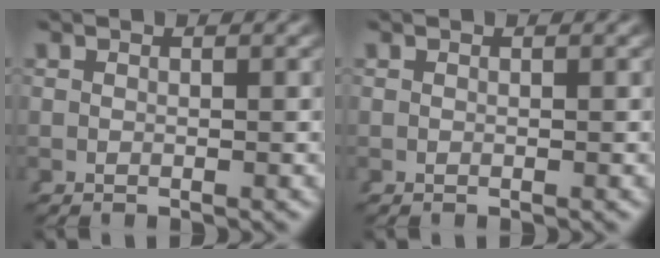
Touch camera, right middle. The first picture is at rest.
{"total": 0.0}